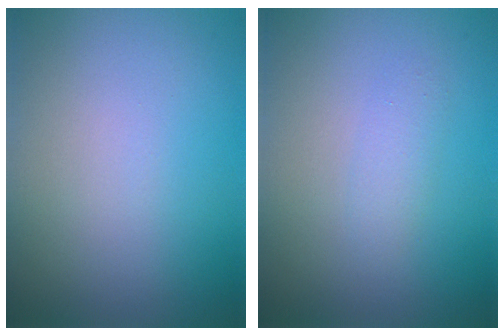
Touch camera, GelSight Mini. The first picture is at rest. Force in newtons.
{"total": 1.2, "press": 1.2, "slide": 0.1}